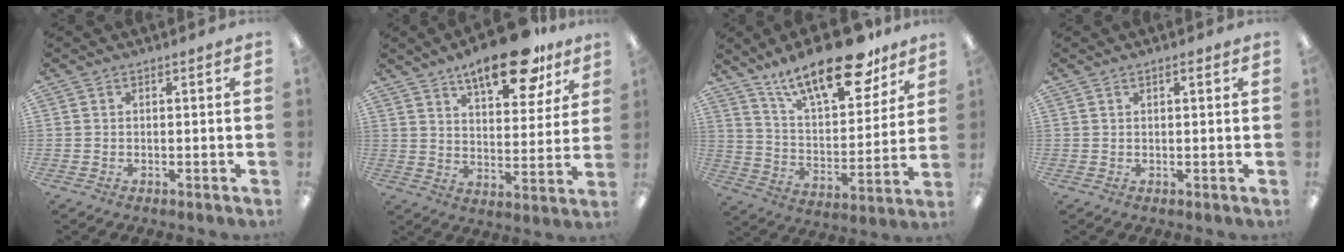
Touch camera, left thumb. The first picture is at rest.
{"total": 17.2, "force": [12.1, 6.5, 10.4], "torque": [-0.145, -0.062, 0.197]}
{"total": 22.2, "force": [15.7, 8.0, 13.4], "torque": [-0.210, -0.094, 0.267]}
{"total": 1.1, "force": [0.7, 0.2, 0.8], "torque": [-0.016, 0.001, 0.011]}